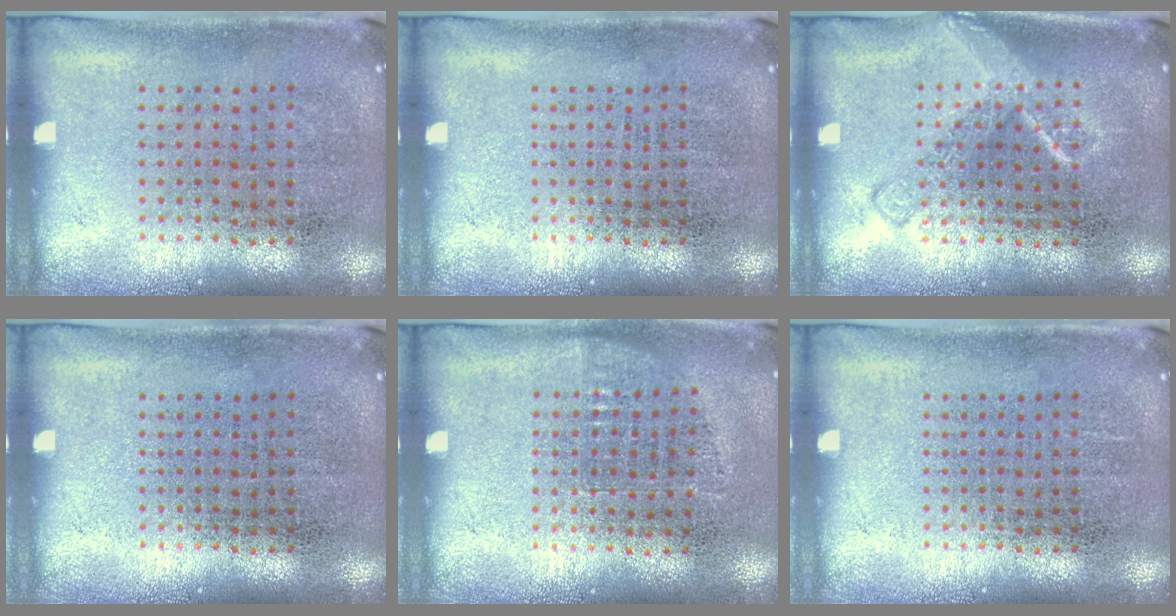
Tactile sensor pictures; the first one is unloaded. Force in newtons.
{"total": 0.0}
{"total": 2.2, "press": 2.2, "slide": 0.3}
{"total": 0.0}
{"total": 0.6, "press": 0.5, "slide": 0.3}
{"total": 0.0}